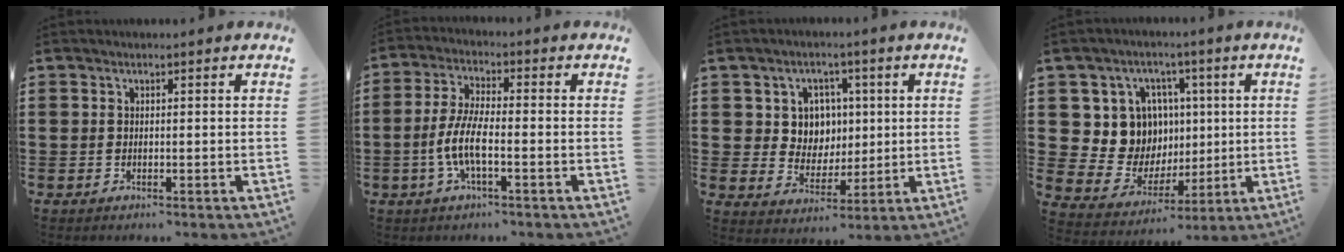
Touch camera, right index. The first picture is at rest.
{"total": 6.6, "force": [-2.2, 1.7, 5.9], "torque": [-0.143, -0.014, -0.050]}
{"total": 6.2, "force": [1.8, 5.7, 1.8], "torque": [-0.057, 0.012, 0.031]}
{"total": 10.4, "force": [2.3, 9.7, 2.8], "torque": [-0.072, -0.015, 0.055]}